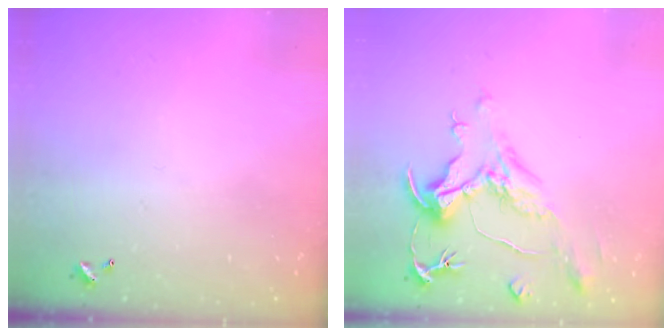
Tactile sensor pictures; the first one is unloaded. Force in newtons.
{"total": 1.9, "press": 1.4, "slide": 1.2}